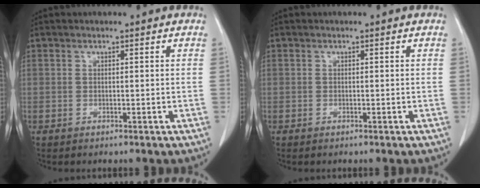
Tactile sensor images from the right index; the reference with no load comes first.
{"total": 0.6, "force": [-0.3, 0.4, 0.4], "torque": [-0.011, 0.000, -0.003]}